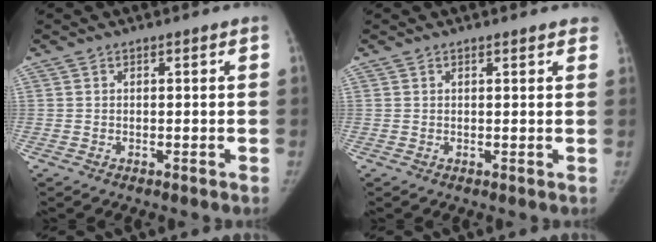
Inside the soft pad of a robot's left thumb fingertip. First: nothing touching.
{"total": 2.0, "force": [1.7, 0.5, 1.0], "torque": [-0.001, 0.000, 0.016]}